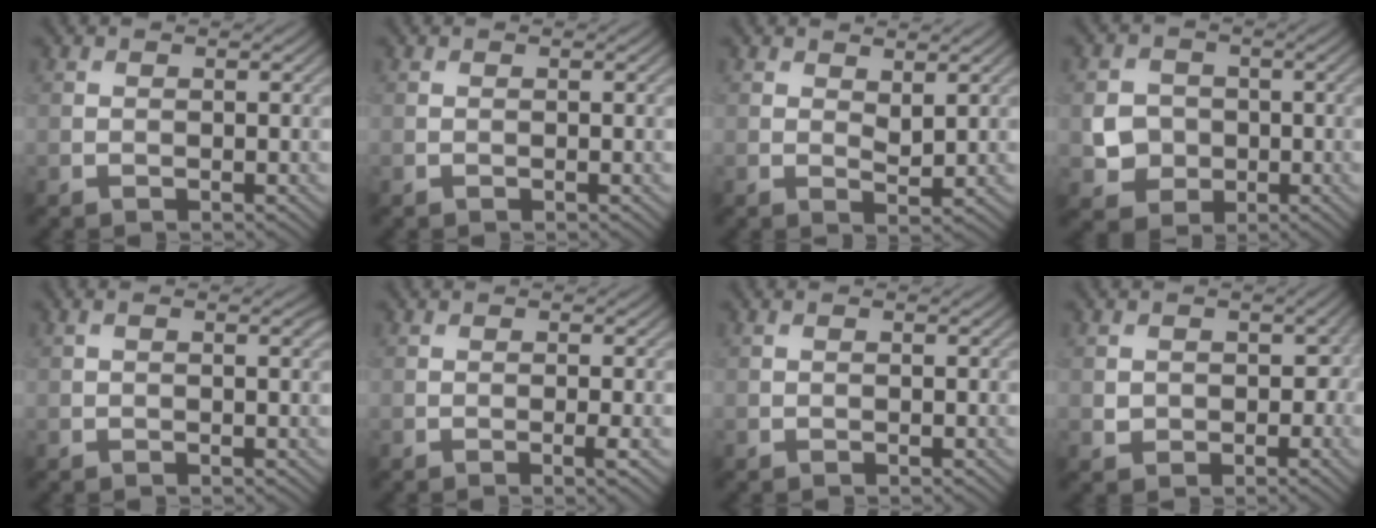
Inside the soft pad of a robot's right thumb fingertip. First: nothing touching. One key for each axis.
{"total": 0.0}
{"total": 2.1, "fx": 1.3, "fy": 0.9, "fz": 1.4, "tx": -0.026, "ty": -0.007, "tz": 0.025}
{"total": 4.5, "fx": -0.6, "fy": 4.1, "fz": 1.5, "tx": -0.035, "ty": -0.002, "tz": -0.020}
{"total": 1.2, "fx": 0.4, "fy": 0.2, "fz": 1.1, "tx": -0.019, "ty": 0.004, "tz": 0.005}
{"total": 1.1, "fx": -0.3, "fy": 0.0, "fz": 1.1, "tx": -0.020, "ty": -0.001, "tz": -0.008}
{"total": 0.0}
{"total": 3.6, "fx": -0.2, "fy": 3.2, "fz": 1.7, "tx": -0.028, "ty": -0.007, "tz": 0.001}